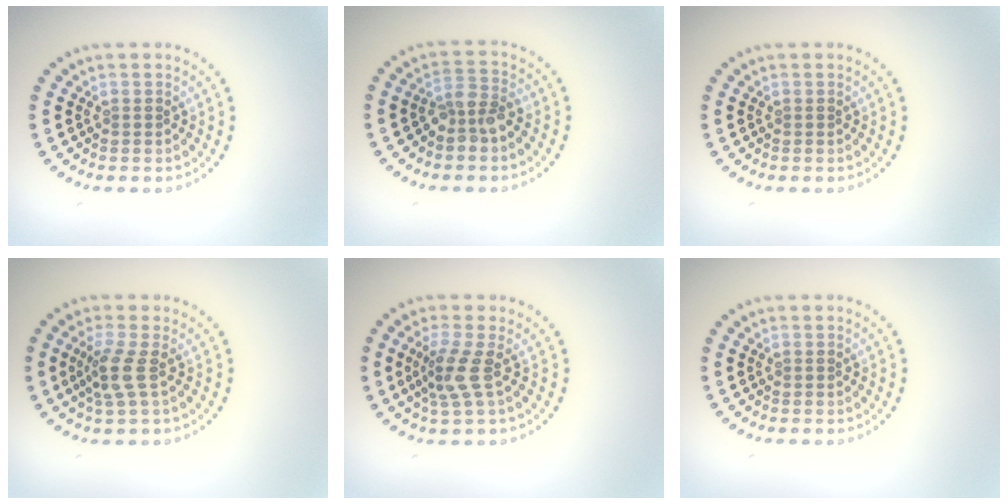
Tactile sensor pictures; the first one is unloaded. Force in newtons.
{"total": 2.8, "press": 2.2, "slide": 1.6}
{"total": 0.0}
{"total": 2.6, "press": 2.0, "slide": 1.6}
{"total": 2.7, "press": 2.1, "slide": 1.7}
{"total": 0.0}